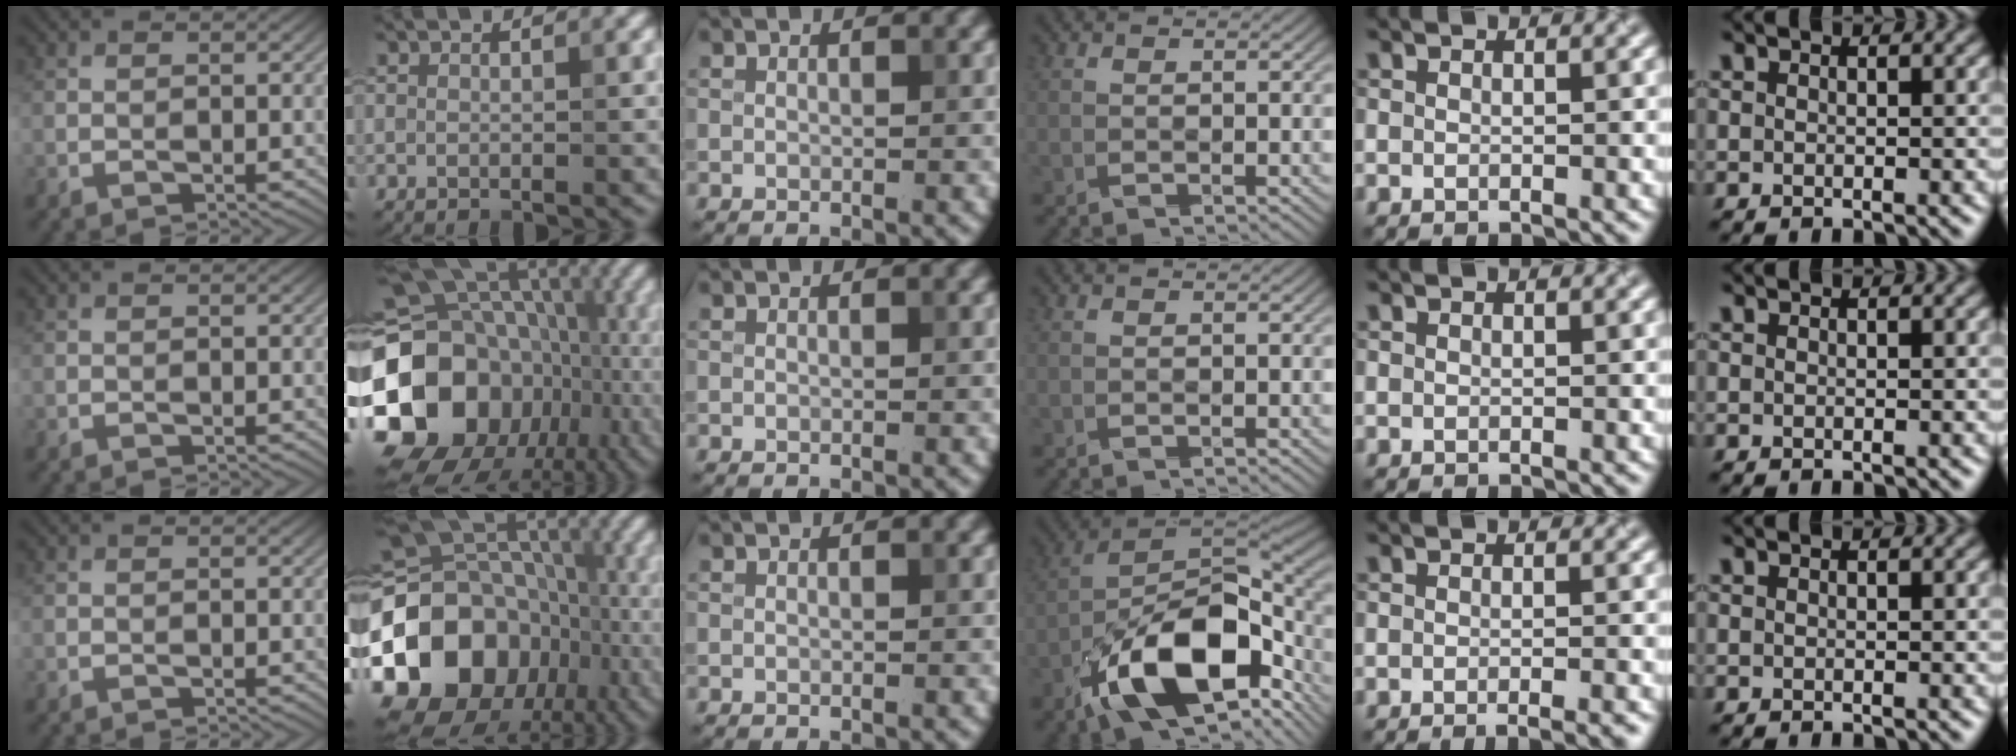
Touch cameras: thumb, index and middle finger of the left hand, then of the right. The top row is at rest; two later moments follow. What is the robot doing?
{"motion": "fold", "object": "aluminum foil"}